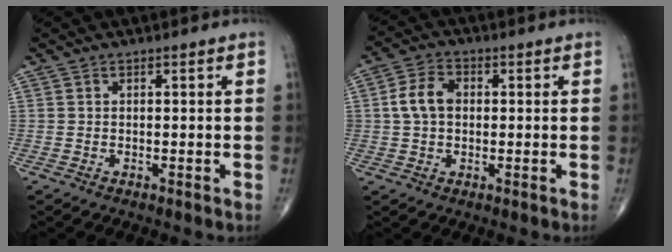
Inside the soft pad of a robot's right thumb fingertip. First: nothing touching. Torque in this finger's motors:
{"motor_torque": [0.10, 0.07, 0.53, 0.26, 0.05]}